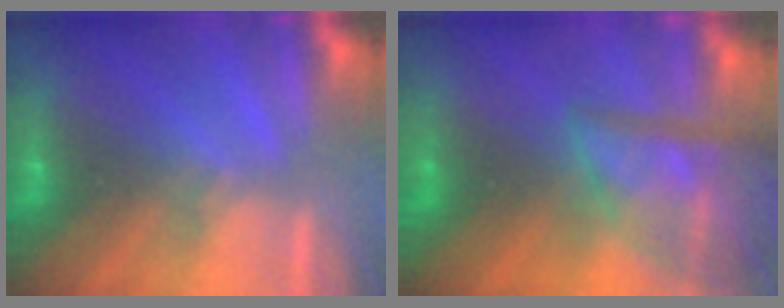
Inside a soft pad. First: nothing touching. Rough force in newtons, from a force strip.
{"total": 6.9}